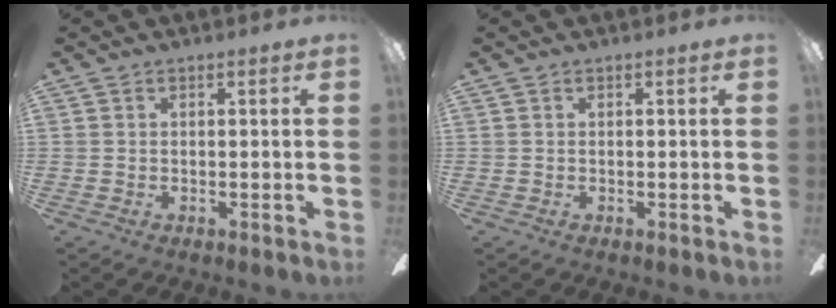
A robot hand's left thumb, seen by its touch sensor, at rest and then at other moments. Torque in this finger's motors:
{"motor_torque": [-0.11, 0.11, -0.04, 0.04, 0.00]}